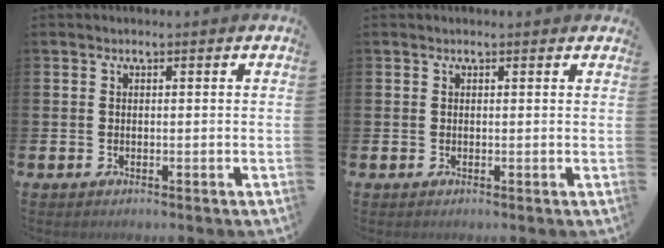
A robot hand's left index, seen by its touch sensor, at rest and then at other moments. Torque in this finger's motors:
{"motor_torque": [0.57, -0.73, 0.15, 0.00]}